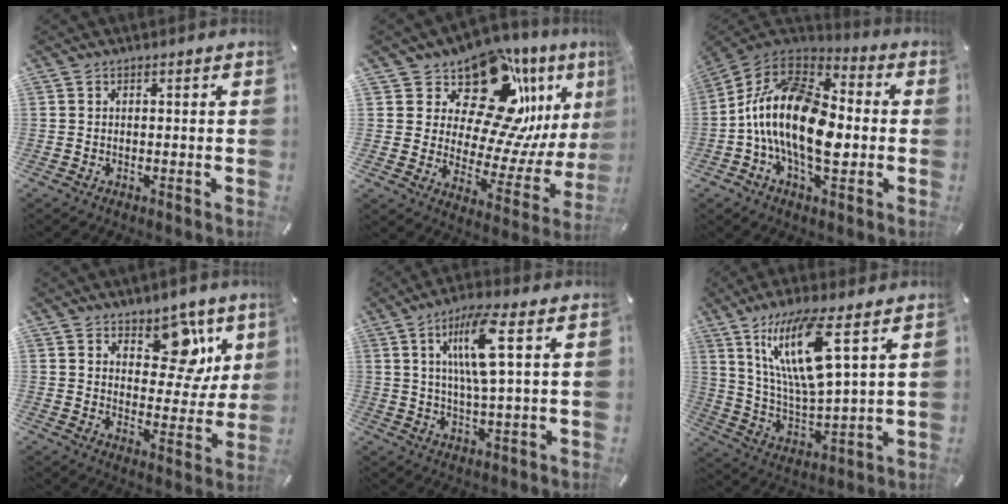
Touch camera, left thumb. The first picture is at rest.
{"total": 19.8, "force": [13.0, 10.5, 10.6], "torque": [-0.136, -0.114, 0.220]}
{"total": 19.7, "force": [-3.7, 11.2, 15.7], "torque": [-0.317, 0.018, -0.069]}
{"total": 13.5, "force": [7.8, 8.6, 6.9], "torque": [-0.070, -0.059, 0.138]}
{"total": 11.2, "force": [3.6, 1.8, 10.5], "torque": [-0.217, 0.001, 0.053]}
{"total": 16.9, "force": [8.5, 4.1, 14.0], "torque": [-0.302, -0.025, 0.136]}